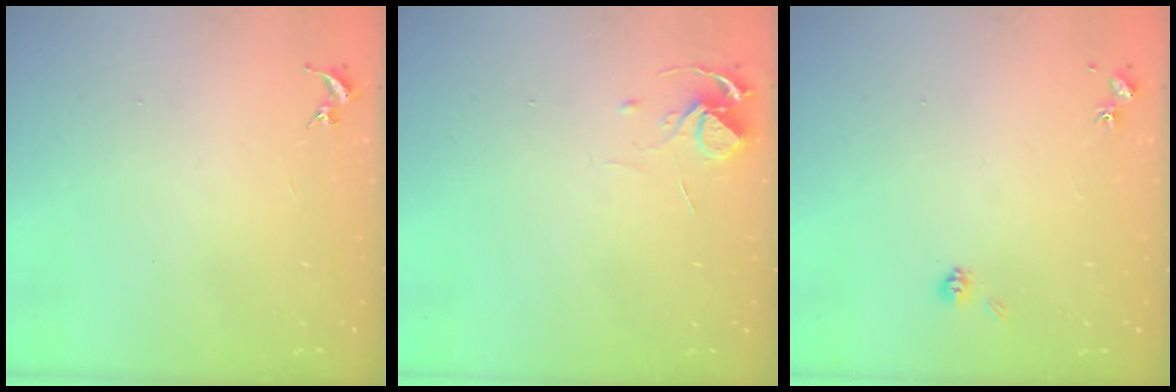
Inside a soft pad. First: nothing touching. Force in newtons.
{"total": 5.8, "press": 5.8, "slide": 0.3}
{"total": 4.1, "press": 4.0, "slide": 1.1}